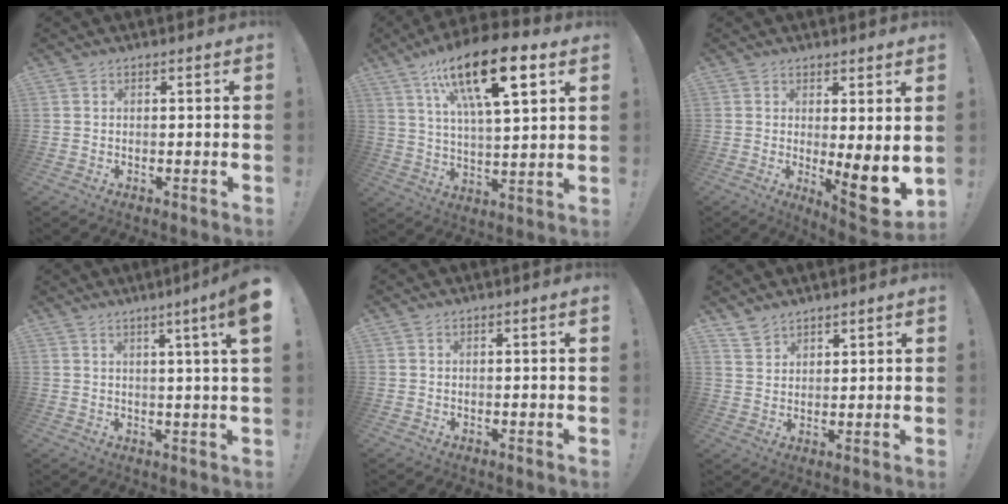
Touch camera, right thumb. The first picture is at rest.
{"total": 20.0, "force": [9.8, 6.4, 16.2], "torque": [-0.274, -0.035, 0.150]}
{"total": 9.5, "force": [-0.8, 1.3, 9.4], "torque": [-0.111, -0.030, -0.012]}
{"total": 6.8, "force": [2.8, -1.1, 6.1], "torque": [-0.091, -0.017, 0.039]}
{"total": 0.7, "force": [0.3, -0.4, 0.5], "torque": [-0.009, 0.000, 0.003]}
{"total": 4.9, "force": [4.3, 2.3, 0.9], "torque": [-0.016, -0.029, 0.082]}